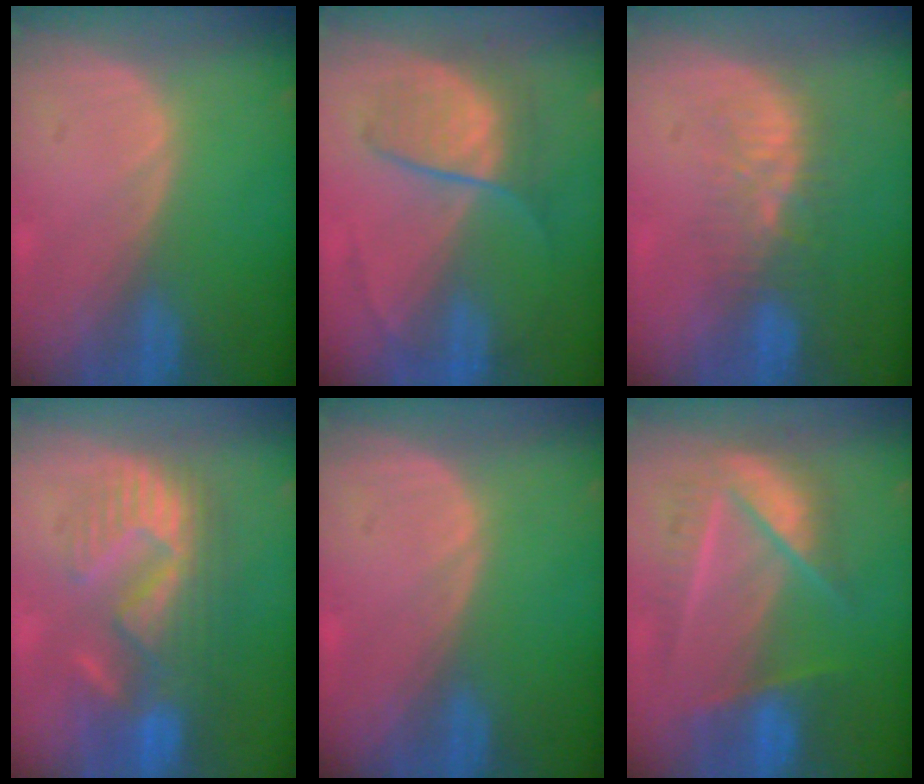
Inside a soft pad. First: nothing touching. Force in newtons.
{"total": 6.3, "press": 6.3, "slide": 0.6}
{"total": 5.7, "press": 5.3, "slide": 2.0}
{"total": 10.2, "press": 9.7, "slide": 3.1}
{"total": 0.0}
{"total": 8.6, "press": 8.0, "slide": 3.1}